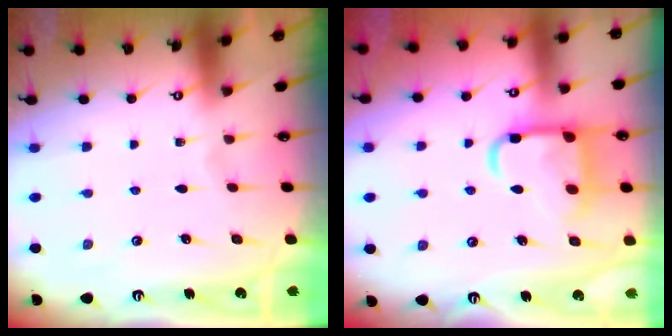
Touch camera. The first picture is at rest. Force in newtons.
{"total": 14.0, "press": 14.0, "slide": 1.0}